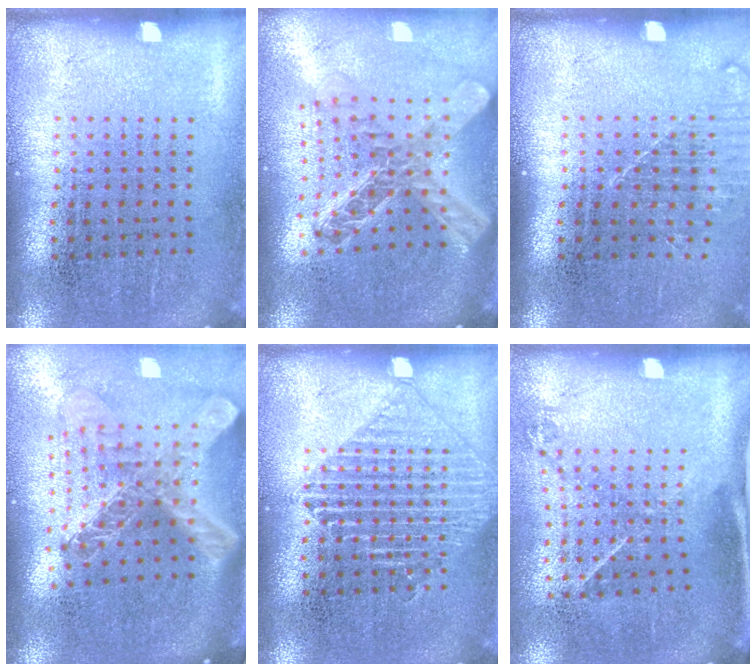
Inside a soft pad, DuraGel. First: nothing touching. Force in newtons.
{"total": 2.4, "press": 1.9, "slide": 1.4}
{"total": 1.2, "press": 1.0, "slide": 0.6}
{"total": 2.8, "press": 2.0, "slide": 2.0}
{"total": 2.2, "press": 2.1, "slide": 0.4}
{"total": 1.4, "press": 0.9, "slide": 1.0}